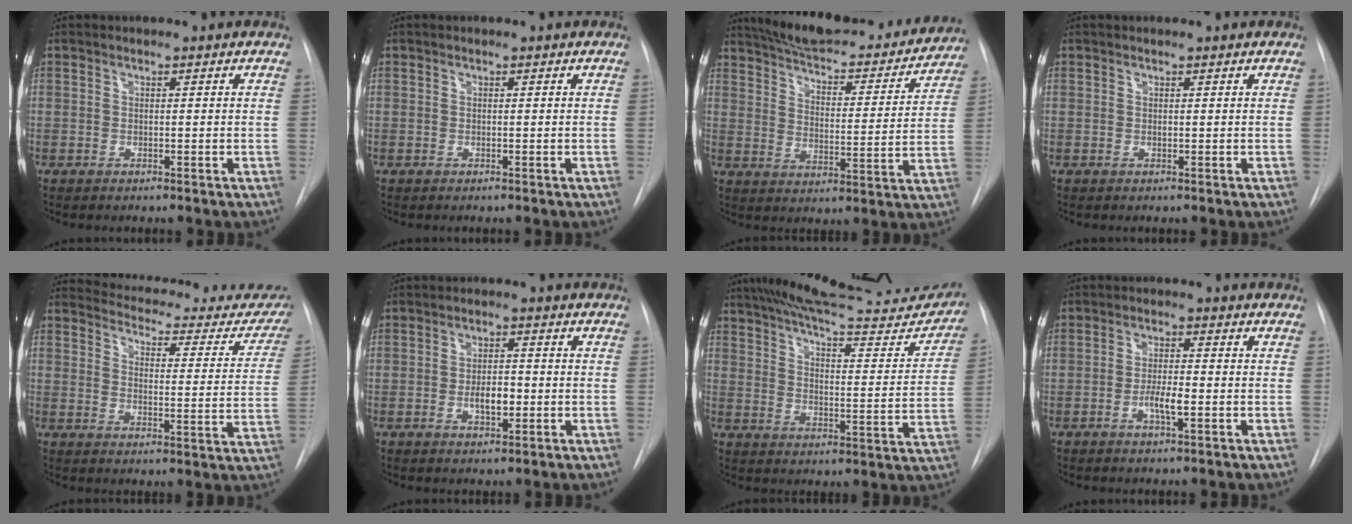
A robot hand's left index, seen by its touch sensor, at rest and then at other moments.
{"total": 0.0}
{"total": 24.3, "force": [21.6, 5.7, 9.5], "torque": [-0.147, -0.016, 0.285]}
{"total": 0.6, "force": [0.5, 0.1, 0.3], "torque": [-0.005, 0.010, 0.009]}
{"total": 22.4, "force": [20.7, 5.7, 6.2], "torque": [-0.072, -0.061, 0.235]}
{"total": 3.7, "force": [-0.8, 1.6, 3.2], "torque": [-0.053, 0.002, -0.011]}
{"total": 25.6, "force": [23.0, 3.8, 10.6], "torque": [-0.163, -0.052, 0.297]}
{"total": 3.4, "force": [-1.2, 0.5, 3.2], "torque": [-0.059, 0.000, -0.022]}